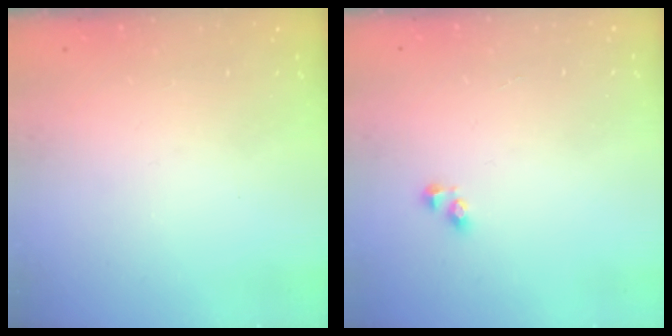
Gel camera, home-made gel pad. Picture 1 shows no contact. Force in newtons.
{"total": 2.5, "press": 2.5, "slide": 0.2}